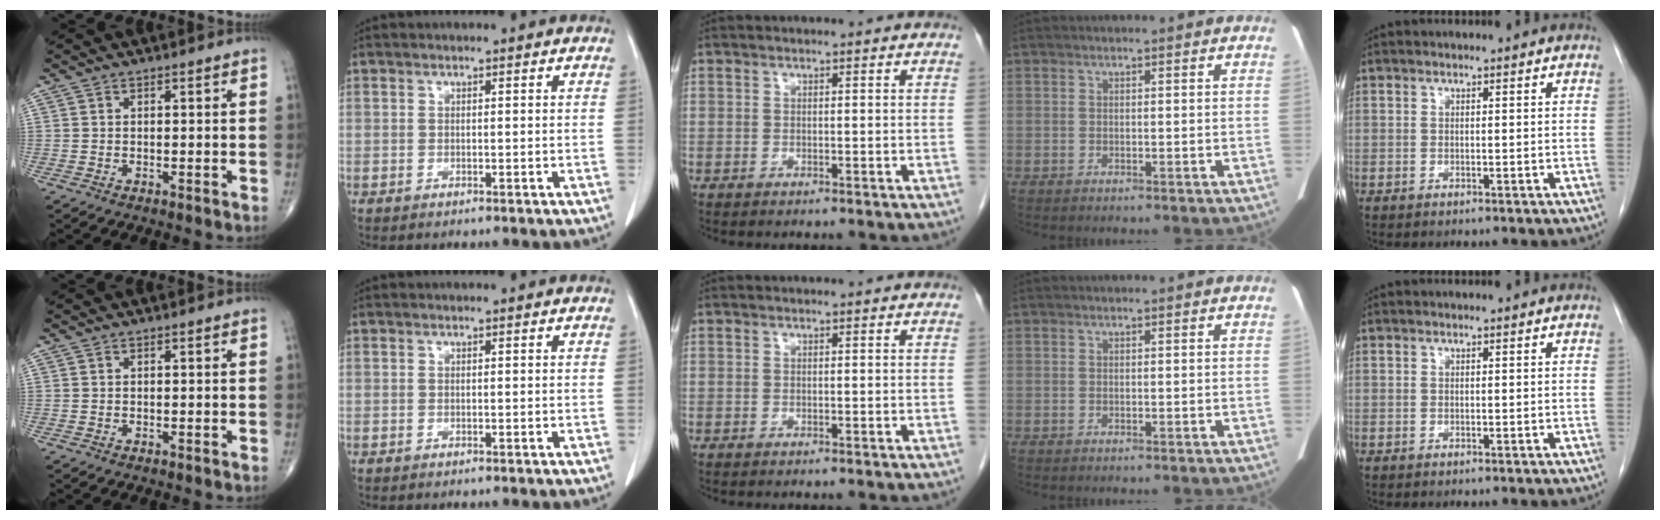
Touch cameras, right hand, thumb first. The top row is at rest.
{}